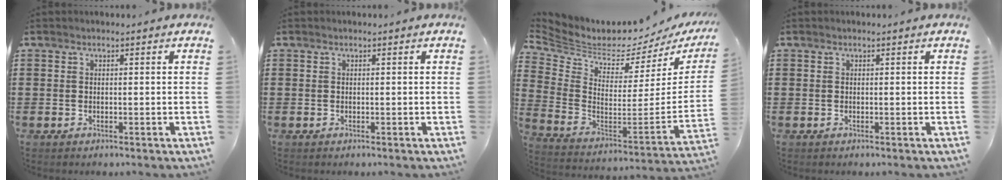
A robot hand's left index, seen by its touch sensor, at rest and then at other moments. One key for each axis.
{"total": 0.0}
{"total": 2.8, "fx": 2.3, "fy": 1.2, "fz": 1.0, "tx": -0.045, "ty": -0.043, "tz": 0.031}
{"total": 0.0}